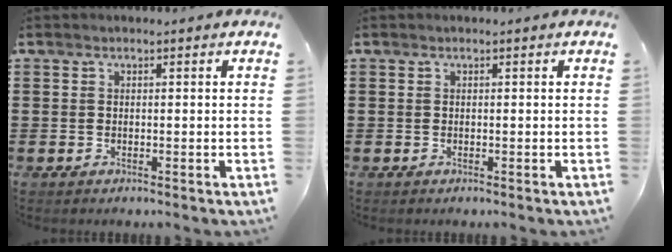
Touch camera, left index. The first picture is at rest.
{"total": 0.0}